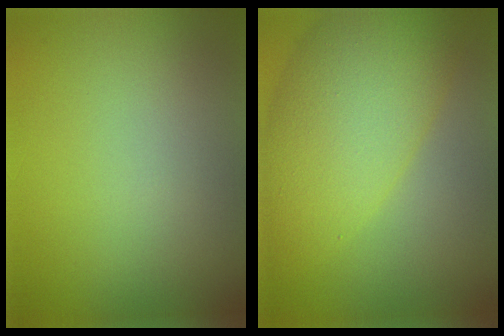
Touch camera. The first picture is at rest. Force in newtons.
{"total": 9.1, "press": 9.1, "slide": 0.3}